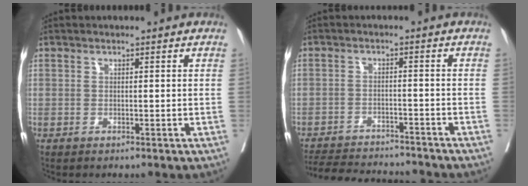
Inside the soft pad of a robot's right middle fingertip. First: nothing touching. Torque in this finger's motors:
{"motor_torque": [1.01, -1.13, 0.12, 0.08]}